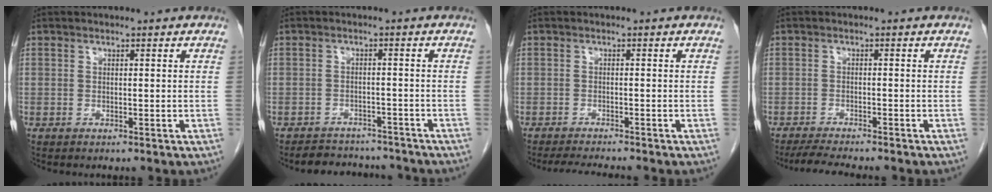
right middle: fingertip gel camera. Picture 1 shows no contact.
{"total": 7.4, "force": [-7.0, 2.3, 0.9], "torque": [-0.006, 0.008, -0.088]}
{"total": 4.4, "force": [-4.1, -0.2, 1.5], "torque": [-0.025, -0.017, -0.065]}
{"total": 5.9, "force": [-5.2, 0.2, 2.7], "torque": [-0.045, -0.017, -0.083]}